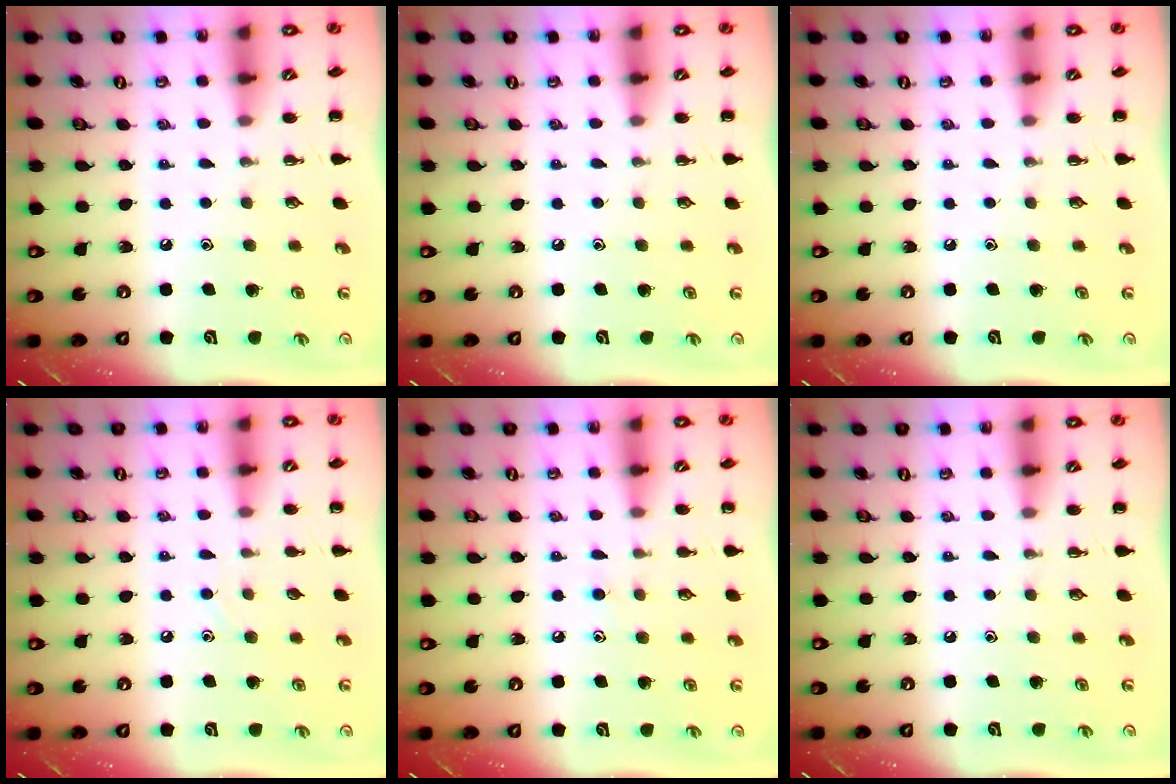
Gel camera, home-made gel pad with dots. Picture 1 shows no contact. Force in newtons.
{"total": 0.0}
{"total": 0.0}
{"total": 2.3, "press": 2.2, "slide": 0.9}
{"total": 6.8, "press": 6.5, "slide": 1.8}
{"total": 0.0}